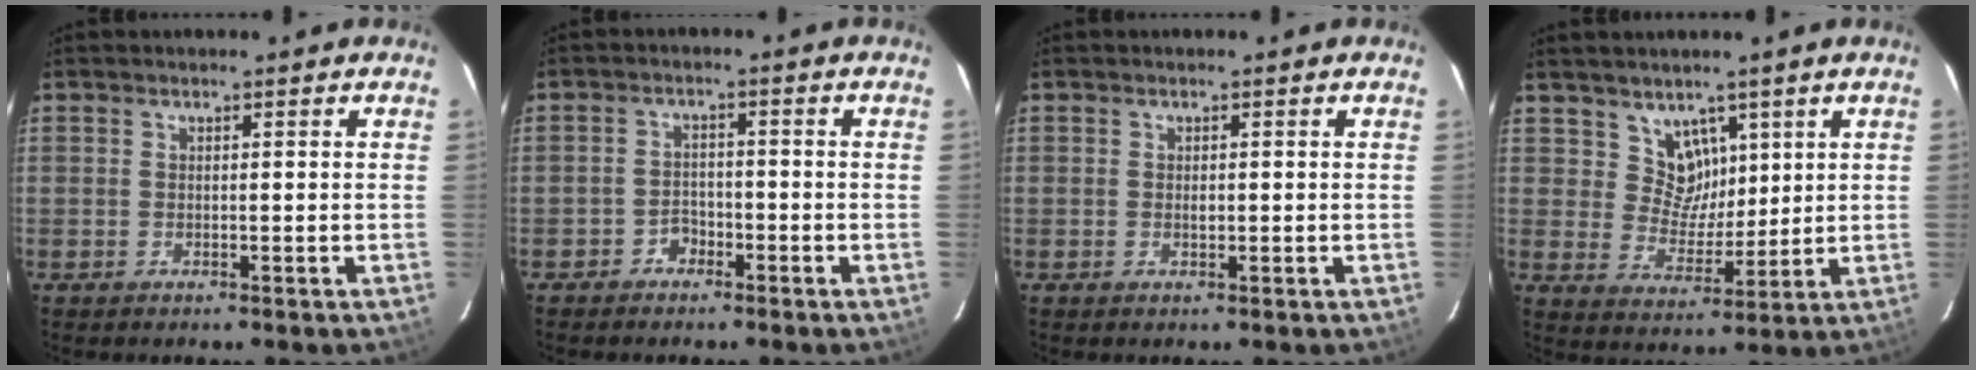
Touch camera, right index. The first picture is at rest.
{"total": 2.5, "force": [-1.9, 1.6, 0.4], "torque": [-0.008, 0.009, -0.030]}
{"total": 0.9, "force": [0.0, 0.6, 0.6], "torque": [-0.009, 0.000, 0.001]}
{"total": 6.4, "force": [3.9, 5.0, 1.2], "torque": [-0.010, 0.002, 0.079]}